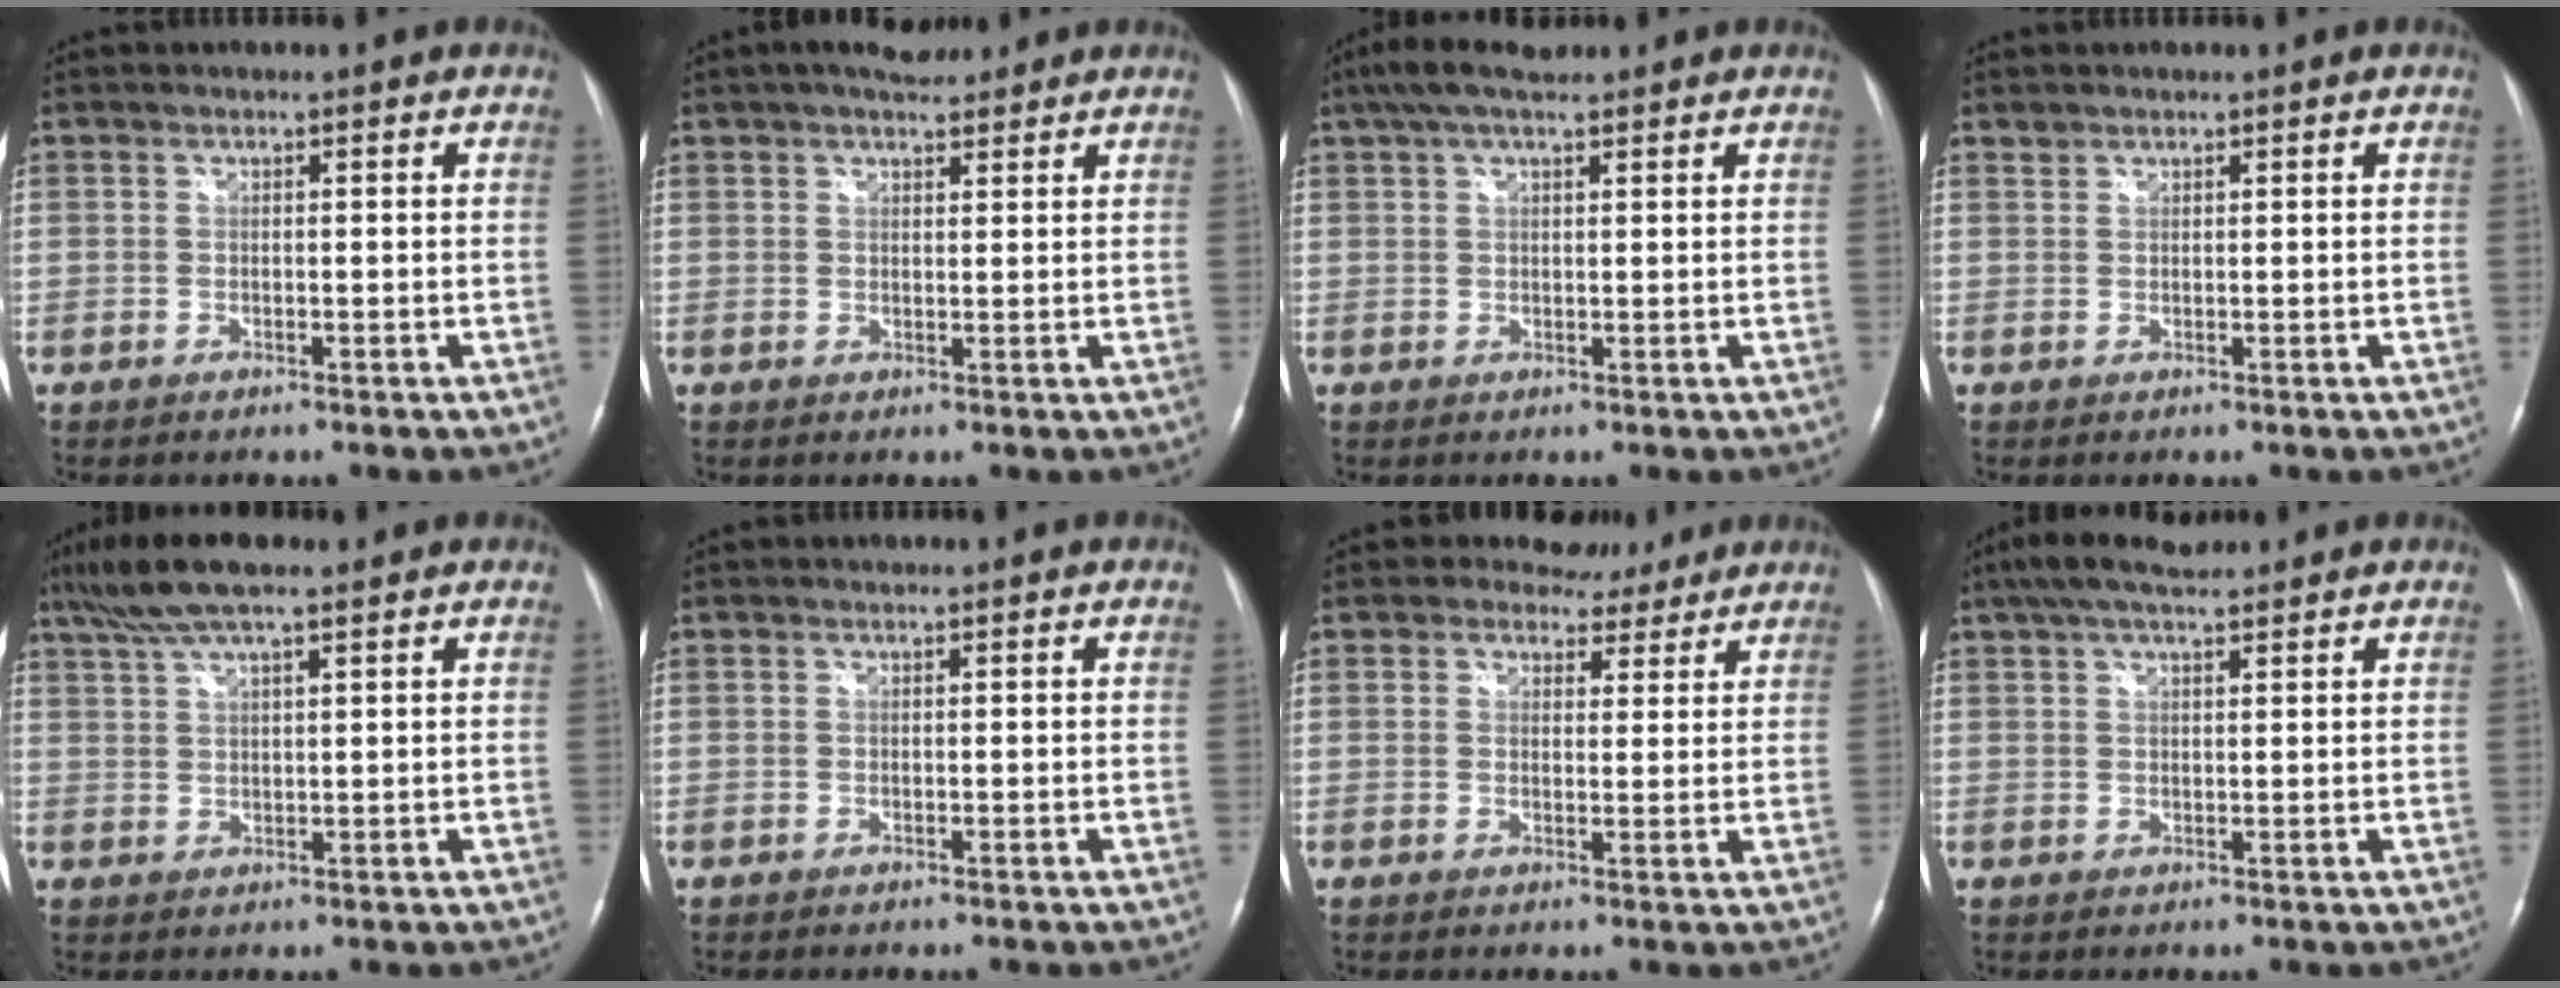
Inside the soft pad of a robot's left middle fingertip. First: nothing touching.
{"total": 5.5, "force": [4.4, 1.8, 2.7], "torque": [-0.046, 0.016, 0.069]}
{"total": 6.5, "force": [5.1, 1.6, 3.7], "torque": [-0.076, 0.031, 0.089]}
{"total": 0.9, "force": [0.8, 0.4, -0.1], "torque": [0.002, 0.004, 0.014]}
{"total": 8.5, "force": [6.2, 1.4, 5.6], "torque": [-0.111, 0.028, 0.108]}
{"total": 0.0}
{"total": 4.4, "force": [3.6, 2.4, 0.4], "torque": [-0.004, 0.000, 0.041]}
{"total": 6.9, "force": [5.6, 1.5, 3.7], "torque": [-0.072, 0.031, 0.096]}